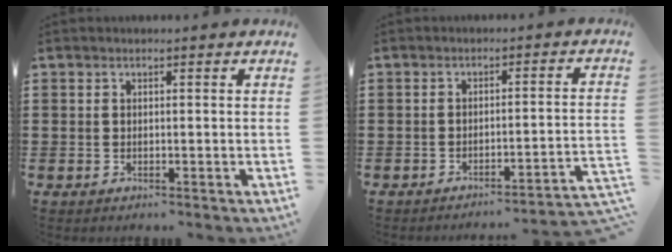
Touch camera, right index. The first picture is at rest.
{"total": 2.9, "force": [-2.6, -0.6, 1.3], "torque": [-0.026, -0.012, -0.056]}